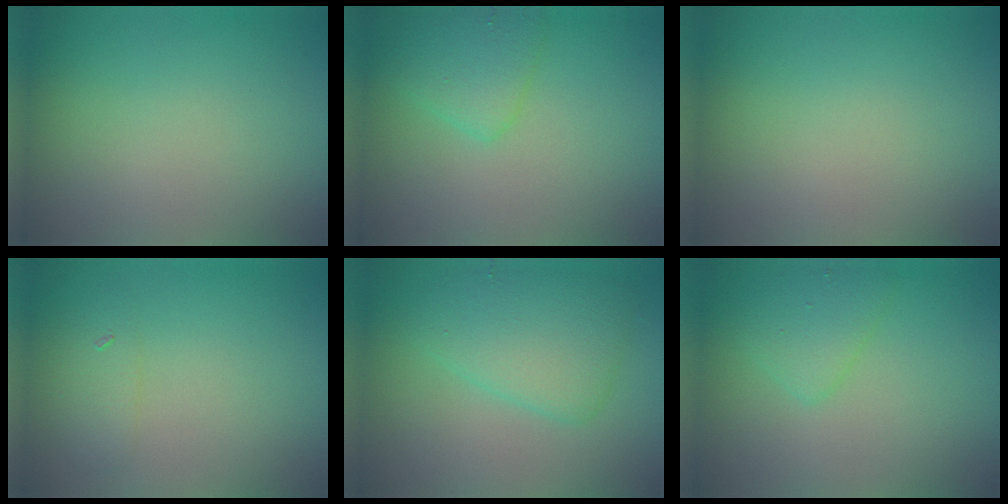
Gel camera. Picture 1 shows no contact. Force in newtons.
{"total": 2.6, "press": 2.6, "slide": 0.2}
{"total": 0.0}
{"total": 1.6, "press": 1.6, "slide": 0.1}
{"total": 4.2, "press": 4.2, "slide": 0.3}
{"total": 2.3, "press": 2.2, "slide": 0.1}